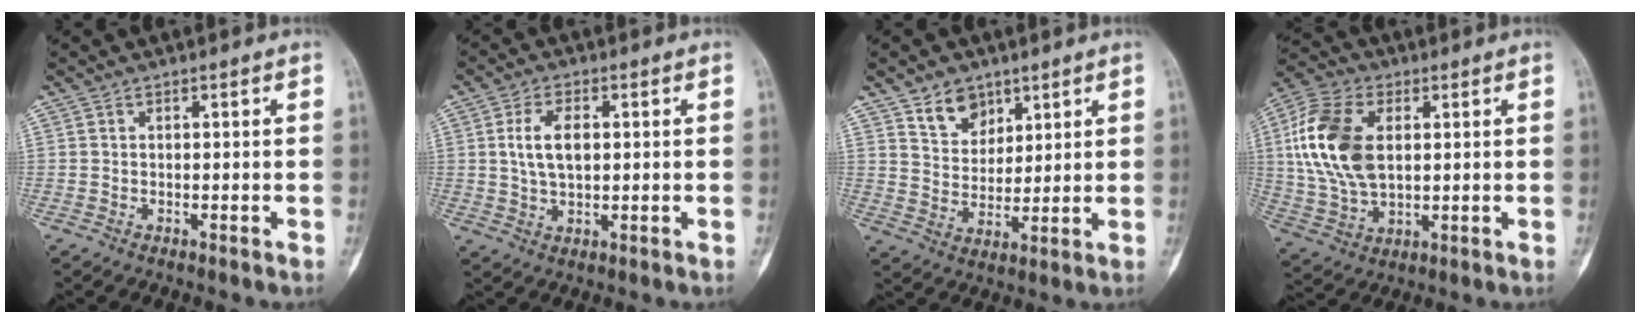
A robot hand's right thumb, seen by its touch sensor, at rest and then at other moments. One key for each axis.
{"total": 6.5, "fx": 1.0, "fy": 3.6, "fz": 5.3, "tx": -0.095, "ty": 0.003, "tz": 0.019}
{"total": 7.3, "fx": 4.7, "fy": 5.0, "fz": 2.5, "tx": -0.016, "ty": -0.033, "tz": 0.090}
{"total": 16.4, "fx": 2.9, "fy": 10.0, "fz": 12.6, "tx": -0.258, "ty": 0.003, "tz": 0.054}